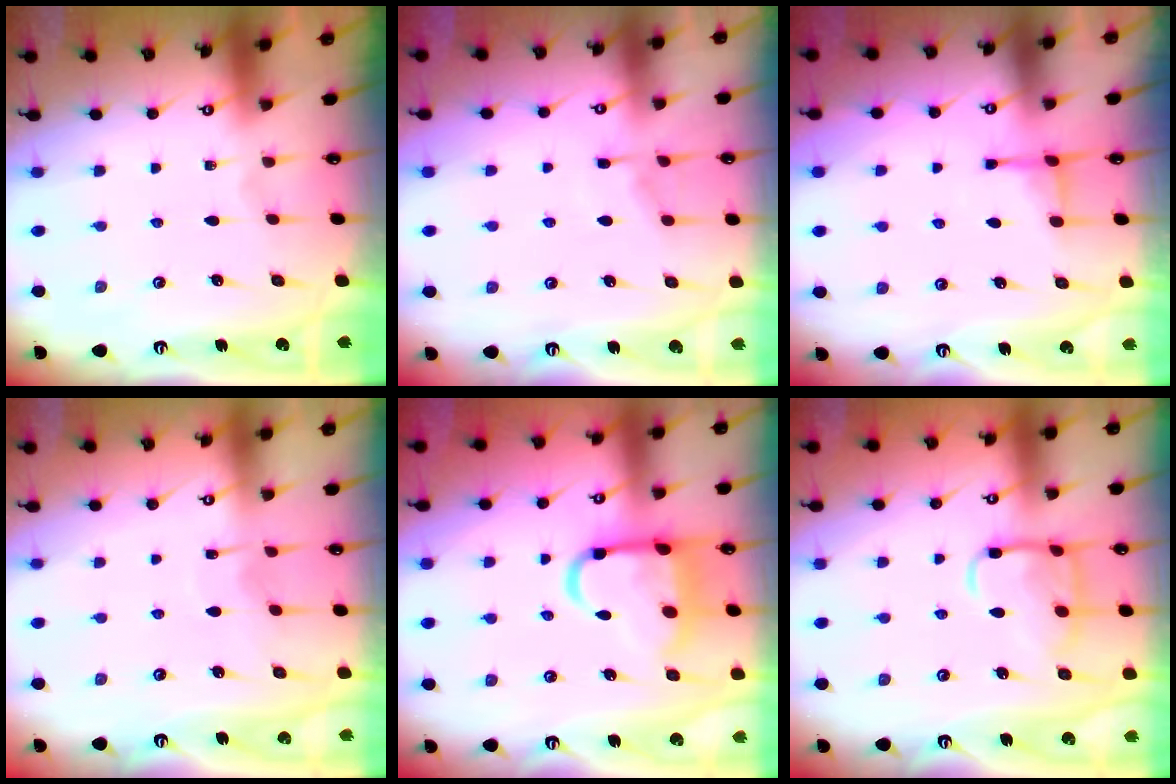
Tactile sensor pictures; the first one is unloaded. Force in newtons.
{"total": 5.2, "press": 5.1, "slide": 0.7}
{"total": 3.8, "press": 3.7, "slide": 0.9}
{"total": 5.1, "press": 5.0, "slide": 0.6}
{"total": 13.4, "press": 13.3, "slide": 1.7}
{"total": 12.9, "press": 12.9, "slide": 1.0}